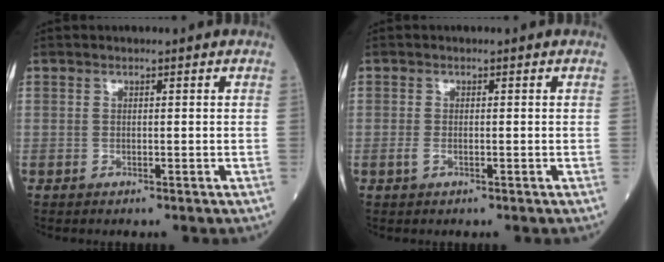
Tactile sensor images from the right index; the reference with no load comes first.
{"total": 1.1, "force": [-0.3, 0.4, 0.9], "torque": [-0.022, -0.001, -0.007]}